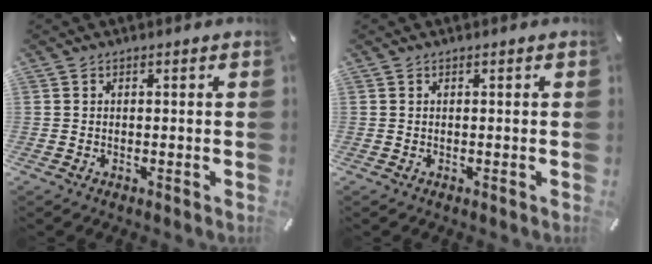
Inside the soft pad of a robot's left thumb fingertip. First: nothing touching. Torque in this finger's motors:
{"motor_torque": [-0.13, -0.13, 0.05, -0.06, 0.00]}